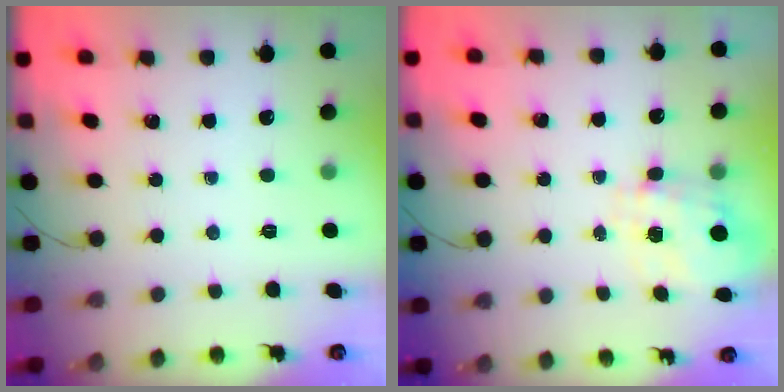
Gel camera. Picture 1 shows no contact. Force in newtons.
{"total": 1.5, "press": 1.4, "slide": 0.3}